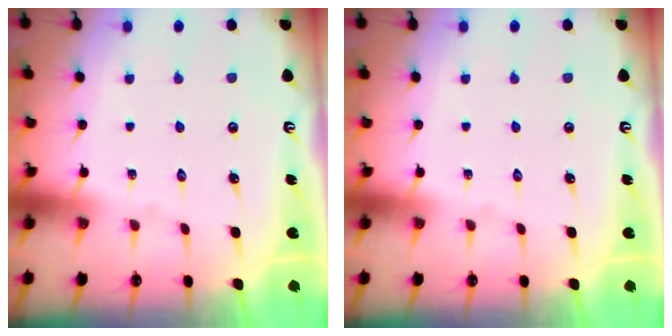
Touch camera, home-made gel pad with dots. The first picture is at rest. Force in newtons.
{"total": 0.0}